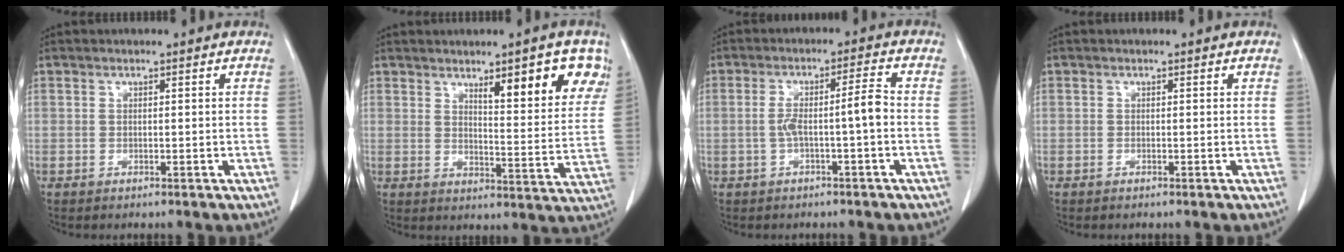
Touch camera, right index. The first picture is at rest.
{"total": 10.8, "force": [6.3, 1.8, 8.5], "torque": [-0.104, -0.005, 0.086]}
{"total": 5.2, "force": [-1.0, 0.1, 5.1], "torque": [-0.095, 0.021, -0.012]}
{"total": 0.0}